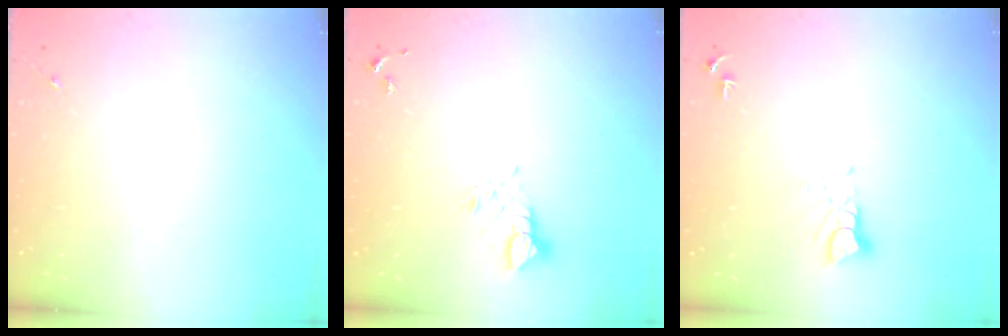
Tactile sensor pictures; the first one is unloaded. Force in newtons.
{"total": 4.8, "press": 4.8, "slide": 0.2}
{"total": 4.3, "press": 4.3, "slide": 0.4}